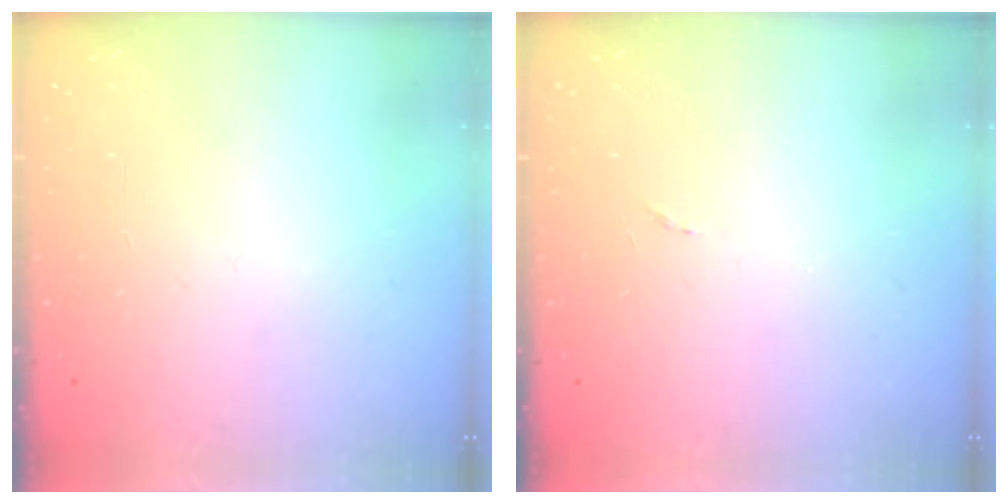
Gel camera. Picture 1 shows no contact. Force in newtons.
{"total": 4.3, "press": 4.2, "slide": 0.3}